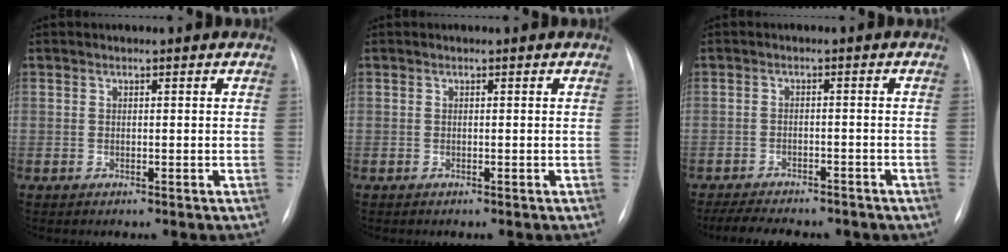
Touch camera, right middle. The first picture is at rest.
{"total": 0.0}
{"total": 12.1, "force": [-10.0, 4.2, 5.5], "torque": [-0.098, 0.001, -0.127]}